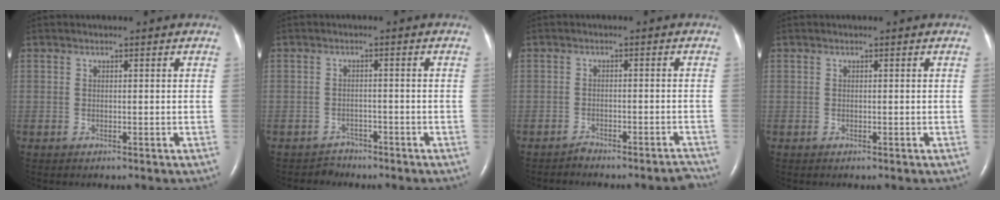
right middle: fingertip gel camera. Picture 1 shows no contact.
{"total": 2.1, "force": [-1.7, 0.8, -0.9], "torque": [0.010, -0.002, -0.029]}
{"total": 3.4, "force": [-3.3, -0.5, 0.0], "torque": [0.017, 0.006, -0.045]}
{"total": 0.0}